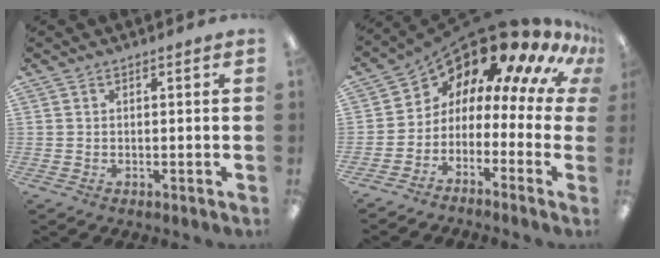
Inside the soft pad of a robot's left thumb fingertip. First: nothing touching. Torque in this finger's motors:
{"motor_torque": [-0.56, 1.72, -0.01, -0.02, 0.10]}